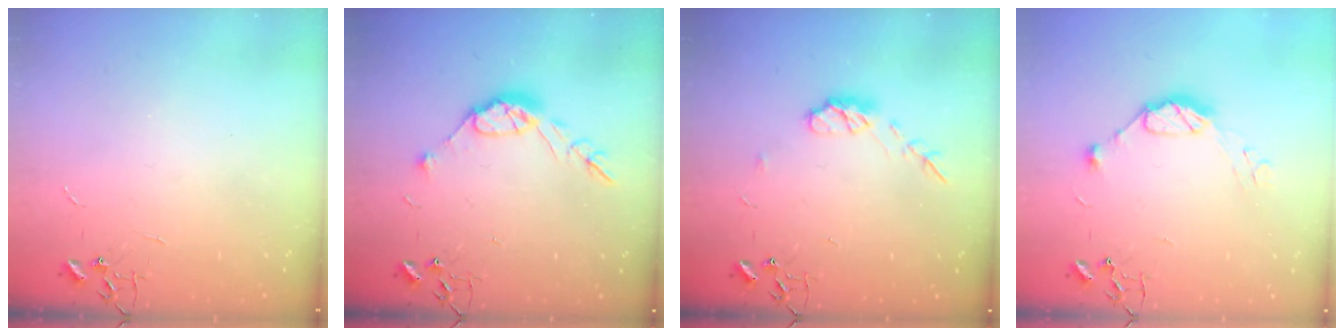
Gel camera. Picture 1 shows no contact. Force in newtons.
{"total": 10.9, "press": 10.8, "slide": 0.8}
{"total": 7.4, "press": 7.4, "slide": 0.4}
{"total": 8.3, "press": 8.3, "slide": 0.5}